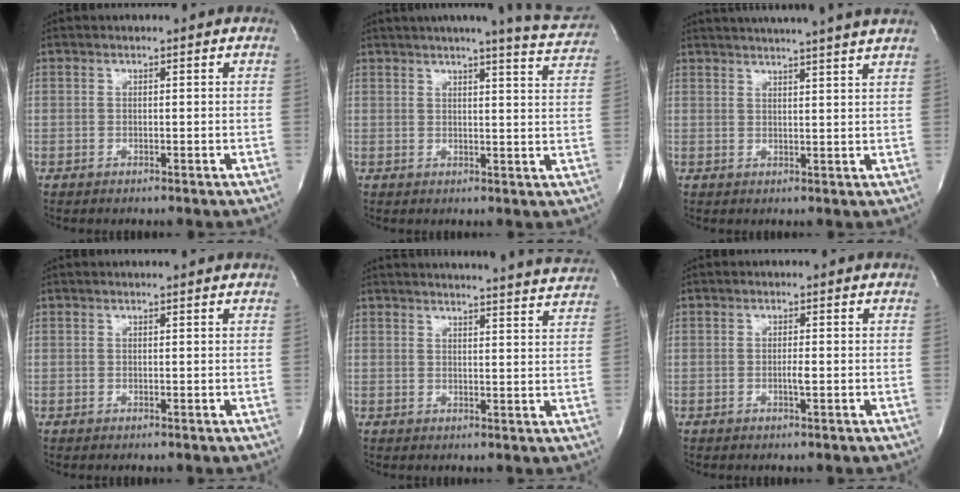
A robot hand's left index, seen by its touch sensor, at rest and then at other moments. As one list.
[{"total": 11.9, "force": [10.8, 0.0, 5.1], "torque": [-0.063, -0.025, 0.111]}, {"total": 15.5, "force": [13.9, -1.1, 6.6], "torque": [-0.115, -0.004, 0.177]}, {"total": 2.0, "force": [1.9, -0.2, 0.6], "torque": [-0.011, 0.010, 0.022]}, {"total": 20.5, "force": [19.9, 0.4, 5.1], "torque": [-0.071, -0.041, 0.234]}, {"total": 1.1, "force": [-0.4, -0.1, 1.0], "torque": [-0.026, -0.005, -0.006]}]